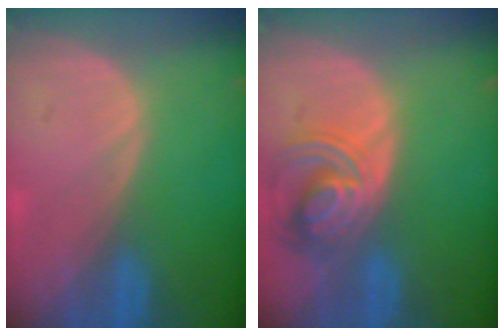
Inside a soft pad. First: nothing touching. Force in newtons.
{"total": 7.7, "press": 6.9, "slide": 3.5}